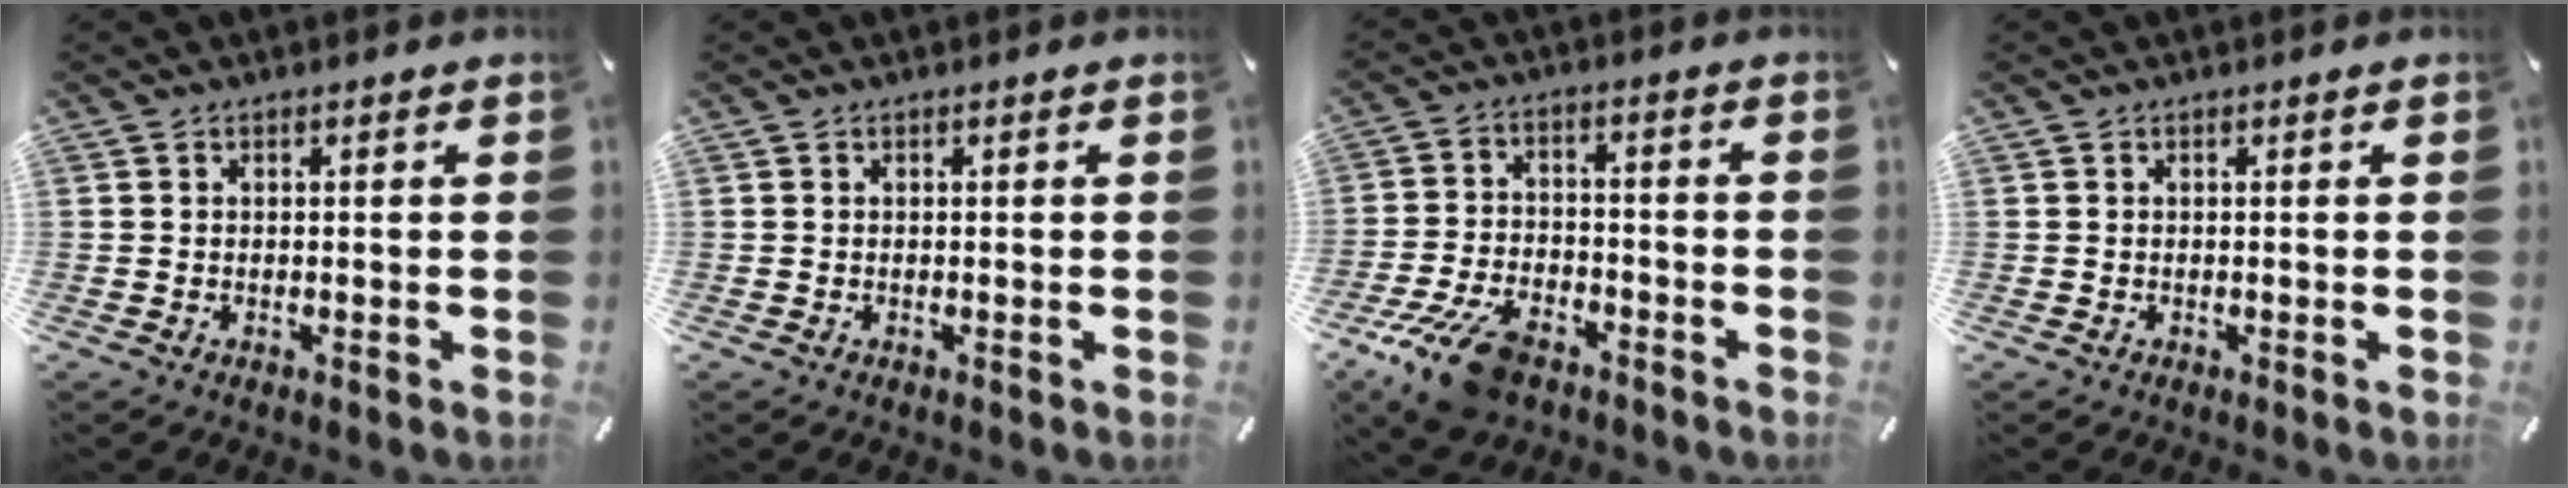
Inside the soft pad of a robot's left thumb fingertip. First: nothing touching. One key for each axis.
{"total": 0.0}
{"total": 11.7, "fx": -7.6, "fy": 5.7, "fz": 6.9, "tx": -0.140, "ty": 0.036, "tz": -0.140}
{"total": 0.0}